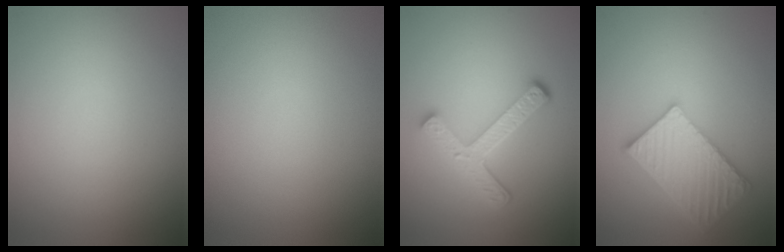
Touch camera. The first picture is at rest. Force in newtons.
{"total": 0.0}
{"total": 4.5, "press": 3.4, "slide": 2.8}
{"total": 5.2, "press": 4.6, "slide": 2.4}